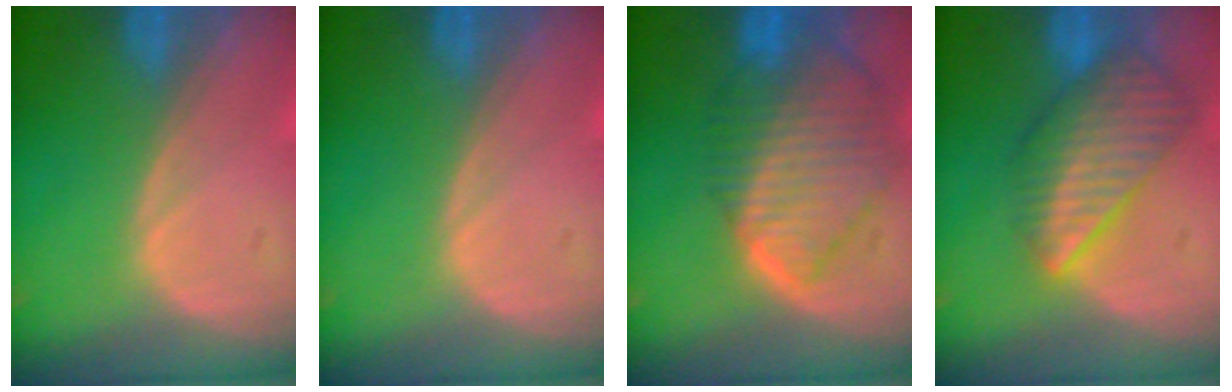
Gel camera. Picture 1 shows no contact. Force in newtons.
{"total": 0.0}
{"total": 10.3, "press": 8.8, "slide": 5.3}
{"total": 8.4, "press": 7.4, "slide": 3.9}